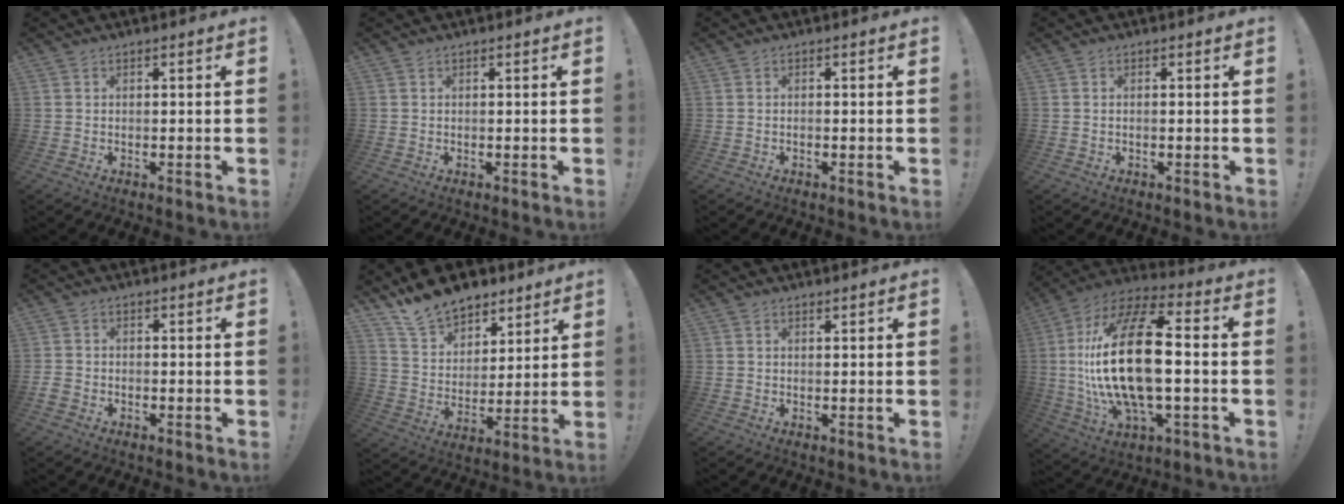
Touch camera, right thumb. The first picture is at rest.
{"total": 0.0}
{"total": 0.6, "force": [-0.5, -0.1, 0.3], "torque": [-0.006, -0.001, -0.009]}
{"total": 0.6, "force": [-0.2, 0.0, 0.6], "torque": [-0.013, 0.000, -0.003]}
{"total": 2.2, "force": [-1.6, 1.3, 0.9], "torque": [-0.019, 0.003, -0.030]}
{"total": 14.4, "force": [12.0, 7.3, 3.3], "torque": [-0.069, -0.095, 0.229]}
{"total": 0.6, "force": [0.6, 0.1, 0.1], "torque": [0.002, -0.002, 0.011]}
{"total": 26.7, "force": [-0.5, 10.9, 24.4], "torque": [-0.484, 0.002, -0.012]}